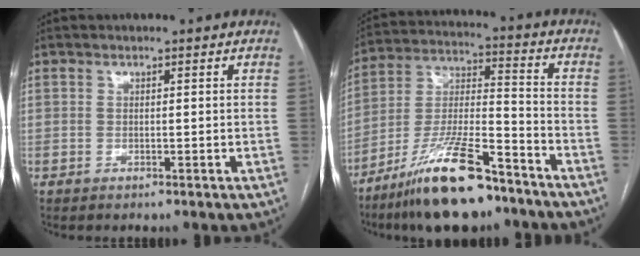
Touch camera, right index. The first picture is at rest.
{"total": 16.6, "force": [-11.8, 3.1, 11.3], "torque": [-0.228, -0.014, -0.210]}